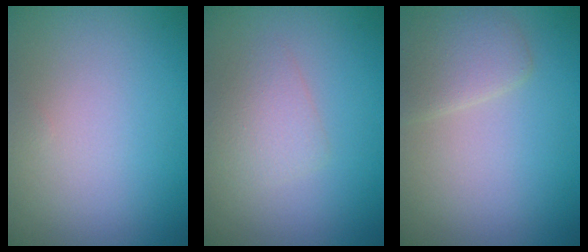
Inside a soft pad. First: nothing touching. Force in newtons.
{"total": 2.1, "press": 2.1, "slide": 0.1}
{"total": 2.7, "press": 2.7, "slide": 0.1}